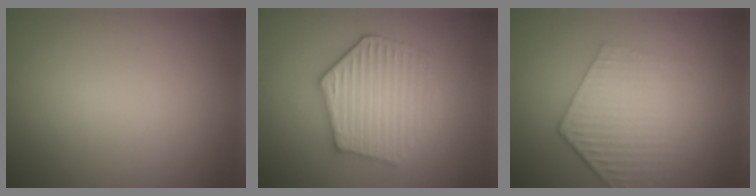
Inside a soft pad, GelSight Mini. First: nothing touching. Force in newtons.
{"total": 4.4, "press": 4.0, "slide": 1.8}
{"total": 4.2, "press": 3.2, "slide": 2.7}